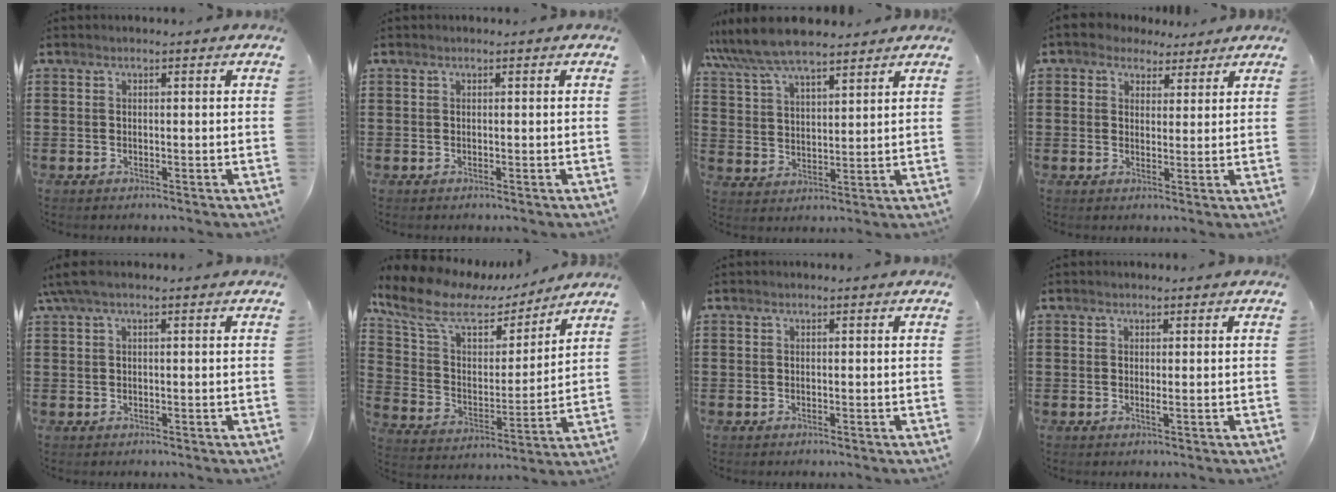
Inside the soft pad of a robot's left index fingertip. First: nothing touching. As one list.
[{"total": 0.0}, {"total": 8.0, "force": [7.1, 1.5, 3.4], "torque": [-0.088, -0.016, 0.131]}, {"total": 3.5, "force": [2.7, 2.2, 0.4], "torque": [-0.023, 0.006, 0.050]}, {"total": 1.9, "force": [0.2, 0.4, 1.9], "torque": [-0.041, -0.002, 0.001]}, {"total": 9.9, "force": [7.3, 3.8, 5.4], "torque": [-0.144, -0.035, 0.121]}, {"total": 0.0}, {"total": 0.8, "force": [0.0, 0.0, 0.8], "torque": [-0.015, -0.006, 0.002]}]